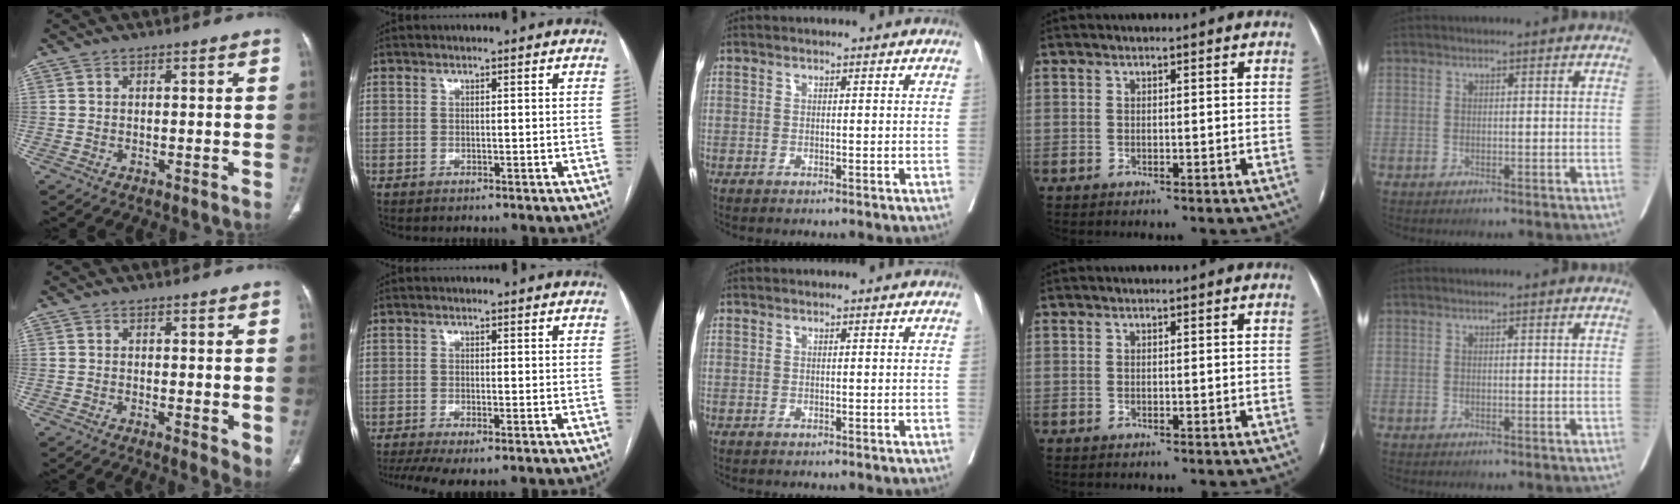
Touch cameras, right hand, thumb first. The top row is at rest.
{"thumb": {"total": 4.1, "force": [0.4, 1.6, 3.7], "torque": [-0.048, -0.014, 0.006]}, "index": {"total": 6.7, "force": [-4.5, 1.5, 4.7], "torque": [-0.080, -0.014, -0.077]}}